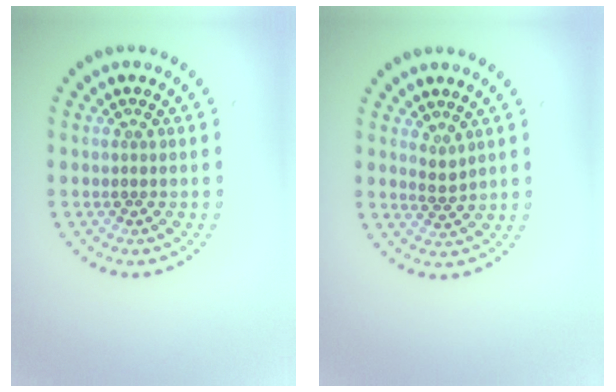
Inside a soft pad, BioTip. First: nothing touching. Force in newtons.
{"total": 1.2, "press": 0.9, "slide": 0.8}